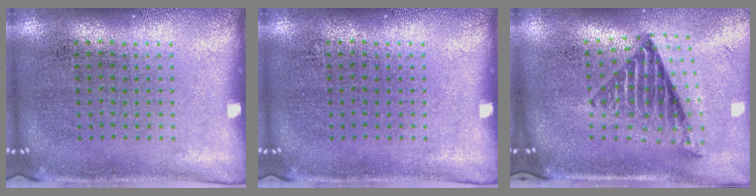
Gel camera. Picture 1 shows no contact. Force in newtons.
{"total": 0.0}
{"total": 1.6, "press": 1.3, "slide": 1.0}